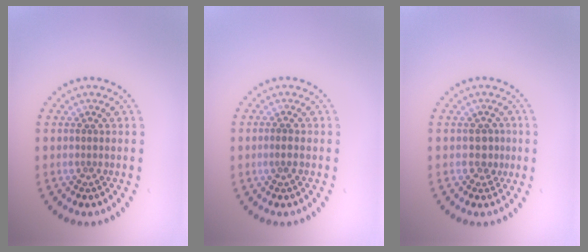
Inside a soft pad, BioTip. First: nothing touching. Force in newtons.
{"total": 0.8, "press": 0.8, "slide": 0.1}
{"total": 1.5, "press": 1.3, "slide": 0.8}